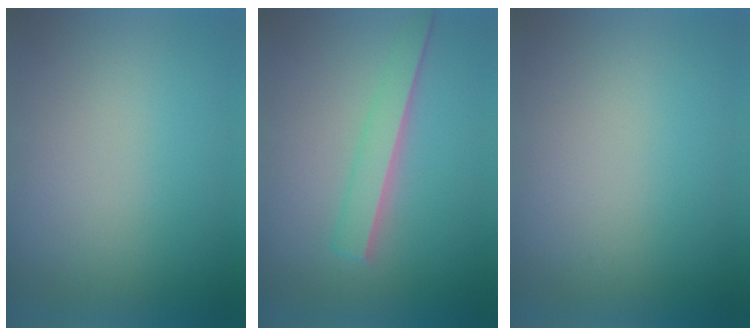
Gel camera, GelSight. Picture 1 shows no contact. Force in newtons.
{"total": 2.3}
{"total": 0.0}